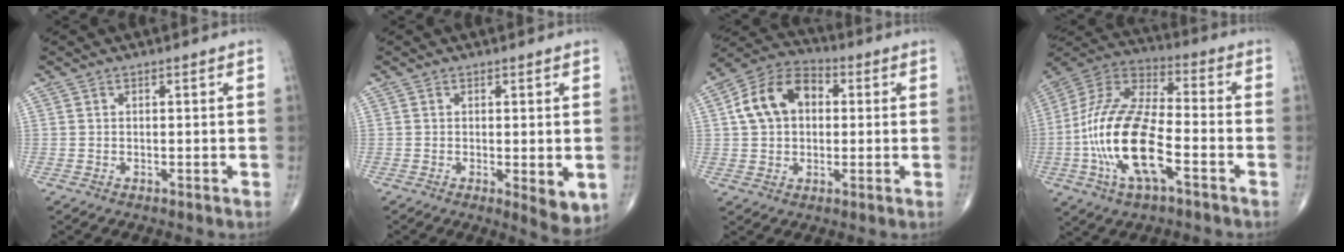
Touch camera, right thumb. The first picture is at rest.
{"total": 5.4, "force": [-1.0, 1.7, 5.0], "torque": [-0.063, -0.016, -0.012]}
{"total": 12.5, "force": [2.0, 9.0, 8.4], "torque": [-0.135, 0.025, 0.023]}
{"total": 20.1, "force": [-5.5, 8.5, 17.4], "torque": [-0.354, 0.033, -0.102]}